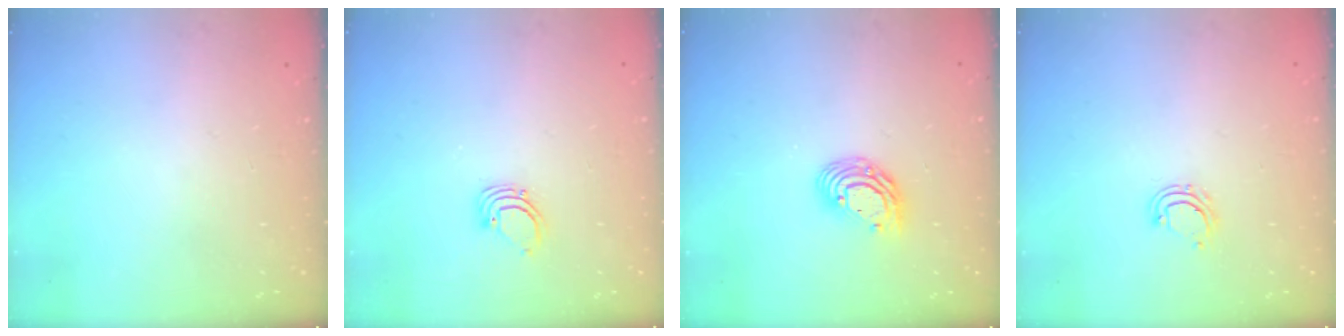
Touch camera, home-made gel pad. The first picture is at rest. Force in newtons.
{"total": 2.7, "press": 2.7, "slide": 0.1}
{"total": 9.1, "press": 9.1, "slide": 1.1}
{"total": 4.7, "press": 4.6, "slide": 0.3}